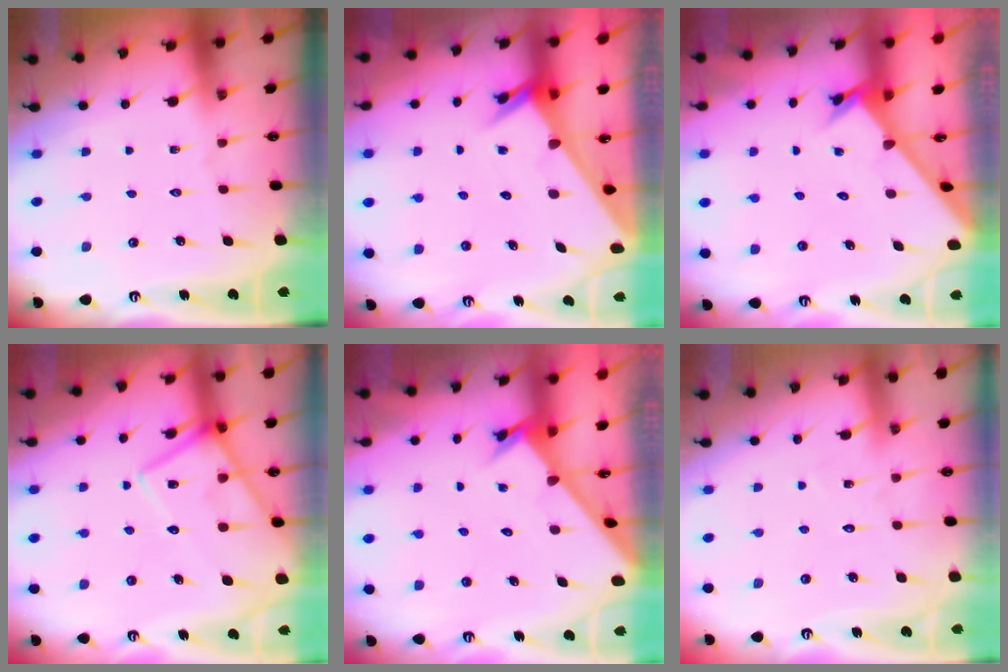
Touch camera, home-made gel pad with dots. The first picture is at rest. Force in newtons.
{"total": 2.4, "press": 2.4, "slide": 0.1}
{"total": 2.6, "press": 2.6, "slide": 0.3}
{"total": 12.6, "press": 12.5, "slide": 1.3}
{"total": 2.6, "press": 2.6, "slide": 0.3}
{"total": 5.3, "press": 5.3, "slide": 0.5}